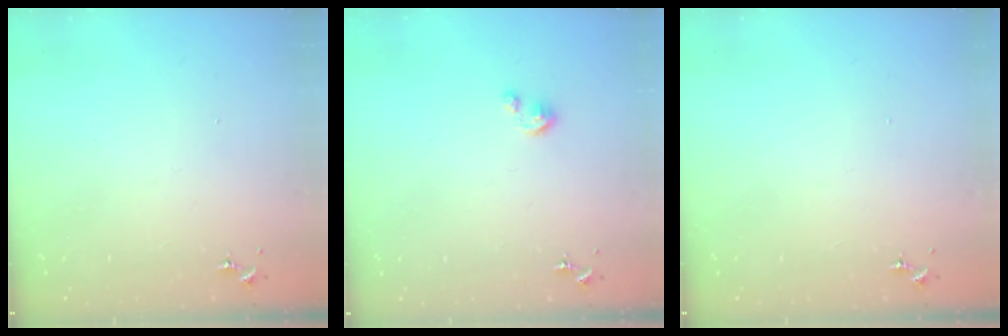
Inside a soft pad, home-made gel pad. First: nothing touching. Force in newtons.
{"total": 2.6, "press": 2.6, "slide": 0.3}
{"total": 0.0}